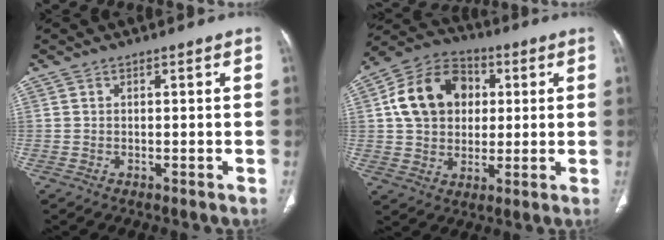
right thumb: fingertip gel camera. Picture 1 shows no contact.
{"total": 15.2, "force": [2.9, 11.8, 9.1], "torque": [-0.135, 0.014, 0.043]}